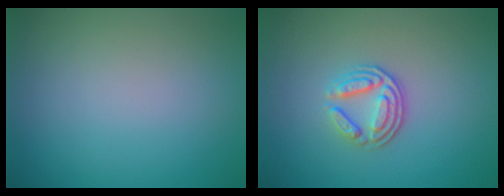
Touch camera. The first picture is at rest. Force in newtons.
{"total": 3.5, "press": 2.7, "slide": 2.2}